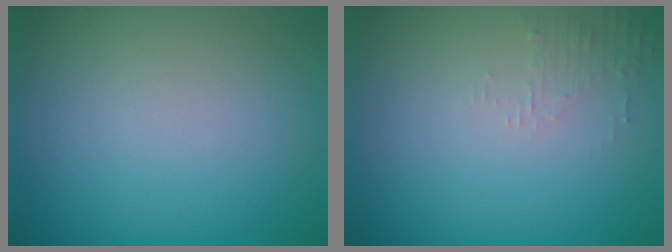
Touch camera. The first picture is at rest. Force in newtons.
{"total": 1.3, "press": 1.2, "slide": 0.3}